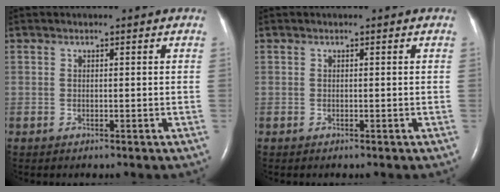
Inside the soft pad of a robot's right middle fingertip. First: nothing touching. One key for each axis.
{"total": 0.0}